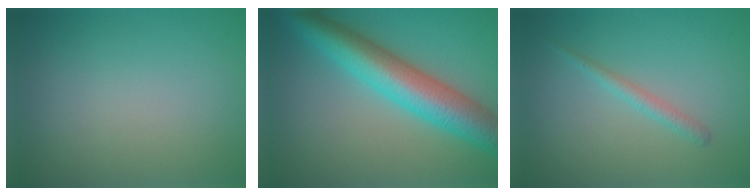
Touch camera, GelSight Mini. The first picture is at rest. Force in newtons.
{"total": 8.9, "press": 8.9, "slide": 0.2}
{"total": 1.5, "press": 1.5, "slide": 0.1}